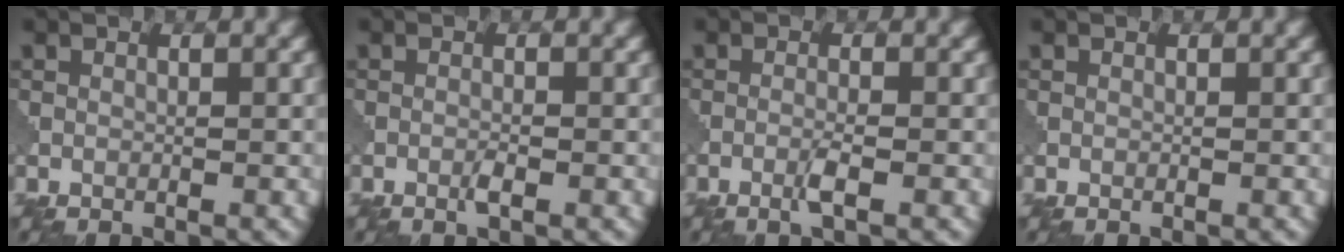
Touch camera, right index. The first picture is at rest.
{"total": 1.0, "force": [-0.5, 0.1, 0.9], "torque": [-0.018, 0.000, -0.012]}
{"total": 1.7, "force": [-0.7, 0.0, 1.5], "torque": [-0.030, 0.003, -0.019]}
{"total": 0.0}